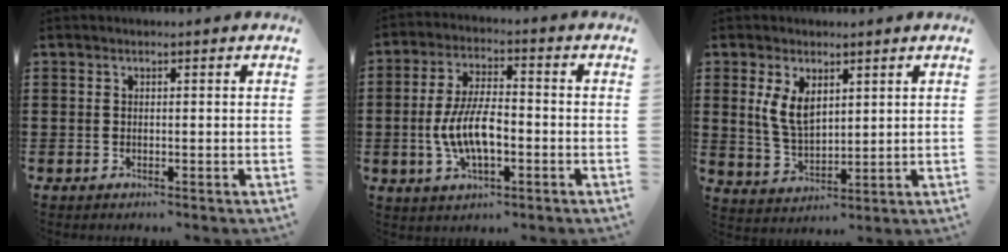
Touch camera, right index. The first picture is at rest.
{"total": 8.9, "force": [-2.0, 3.7, 7.8], "torque": [-0.175, -0.004, -0.043]}
{"total": 5.9, "force": [2.1, 3.2, 4.4], "torque": [-0.102, 0.005, 0.036]}